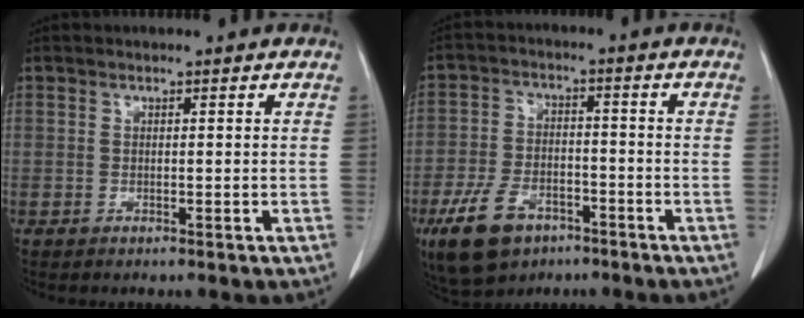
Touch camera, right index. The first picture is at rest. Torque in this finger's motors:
{"motor_torque": [0.02, -0.14, -0.09, -0.06]}